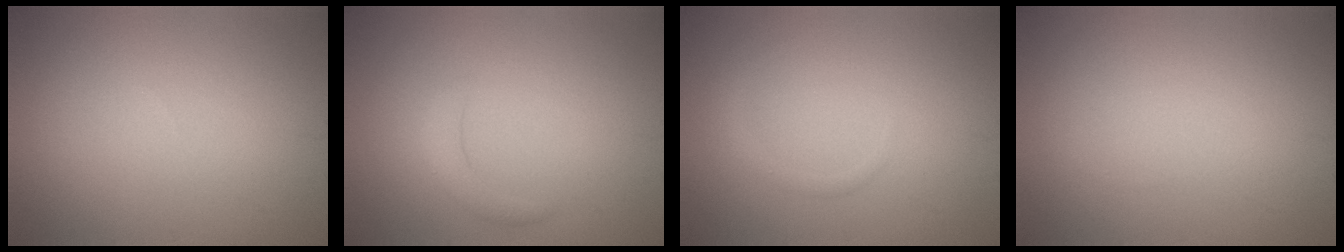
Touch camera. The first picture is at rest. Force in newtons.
{"total": 1.6, "press": 1.6, "slide": 0.2}
{"total": 1.0, "press": 1.0, "slide": 0.1}
{"total": 0.0}